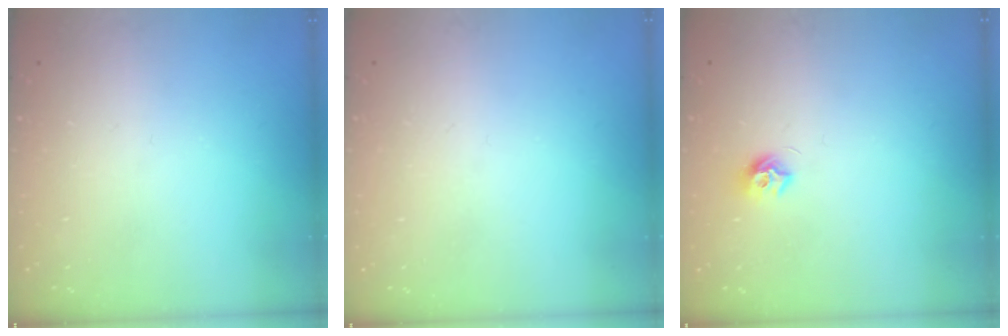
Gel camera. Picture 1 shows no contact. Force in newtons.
{"total": 0.8, "press": 0.8, "slide": 0.0}
{"total": 7.6, "press": 7.6, "slide": 0.8}